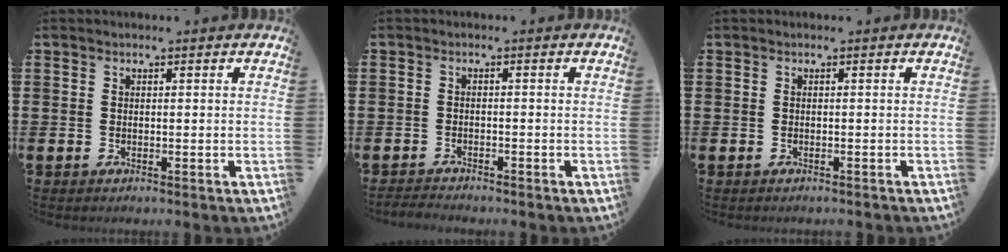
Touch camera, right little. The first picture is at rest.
{"total": 0.8, "force": [-0.8, 0.0, -0.2], "torque": [-0.001, 0.003, -0.015]}
{"total": 0.0}